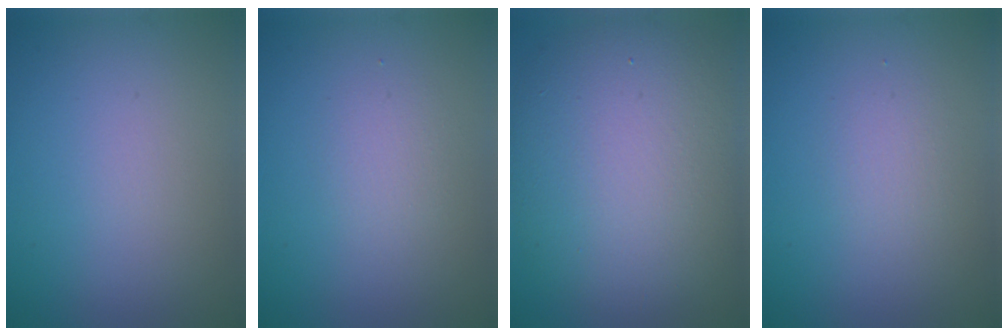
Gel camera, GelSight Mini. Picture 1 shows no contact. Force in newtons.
{"total": 1.4, "press": 1.4, "slide": 0.1}
{"total": 11.5, "press": 11.4, "slide": 1.2}
{"total": 1.3, "press": 1.3, "slide": 0.1}